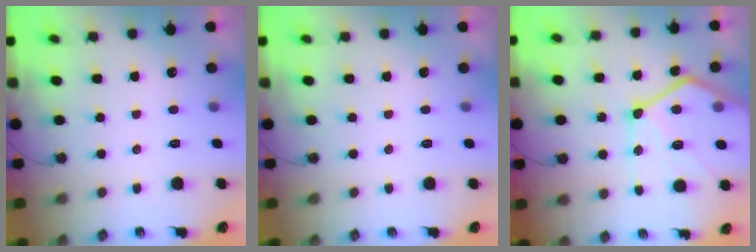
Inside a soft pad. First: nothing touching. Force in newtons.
{"total": 0.0}
{"total": 21.8, "press": 21.7, "slide": 2.3}